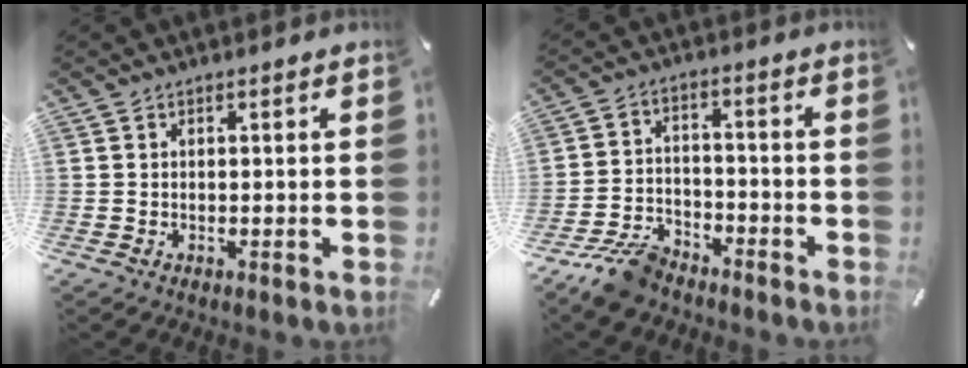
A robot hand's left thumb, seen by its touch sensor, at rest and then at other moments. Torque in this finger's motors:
{"motor_torque": [-0.51, 1.31, 0.22, 0.21, 0.00]}